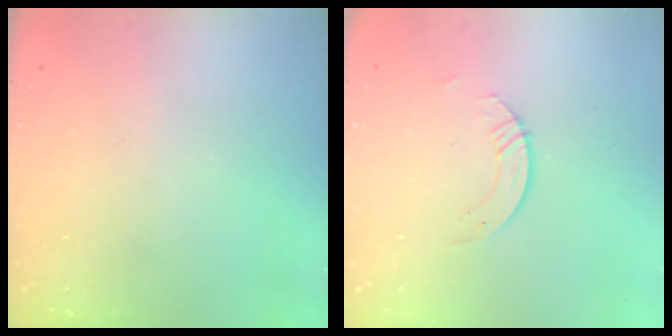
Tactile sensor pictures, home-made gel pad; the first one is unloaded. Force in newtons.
{"total": 2.2, "press": 2.2, "slide": 0.2}